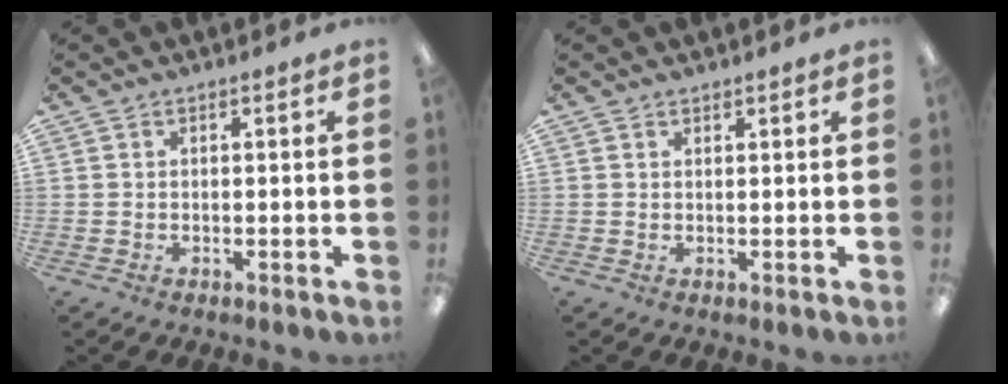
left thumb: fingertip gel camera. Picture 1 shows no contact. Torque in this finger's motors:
{"motor_torque": [-0.17, -0.15, -0.12, 0.29, -0.06]}